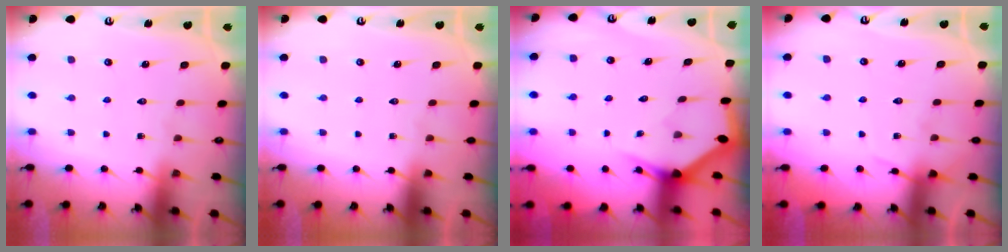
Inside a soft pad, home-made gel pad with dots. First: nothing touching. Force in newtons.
{"total": 0.0}
{"total": 3.0, "press": 3.0, "slide": 0.1}
{"total": 4.9, "press": 4.9, "slide": 0.6}